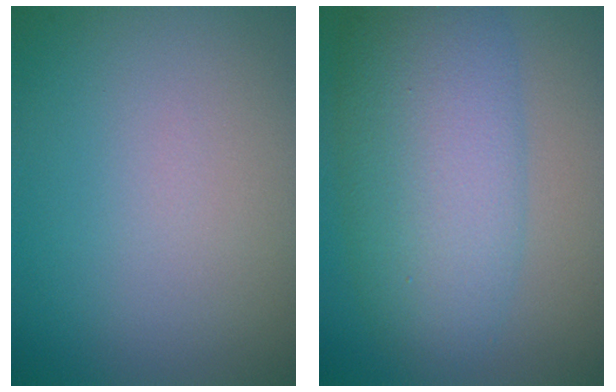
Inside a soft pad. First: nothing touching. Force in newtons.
{"total": 8.6, "press": 8.6, "slide": 0.3}